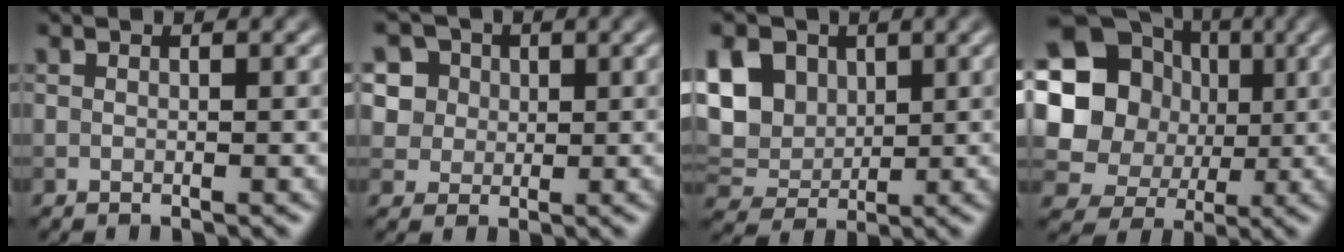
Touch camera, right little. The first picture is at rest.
{"total": 6.4, "force": [3.0, 5.2, 2.4], "torque": [-0.043, 0.017, 0.039]}
{"total": 7.9, "force": [2.6, 5.8, 4.6], "torque": [-0.113, 0.025, 0.039]}
{"total": 16.1, "force": [2.2, 14.7, 6.0], "torque": [-0.156, 0.024, 0.022]}